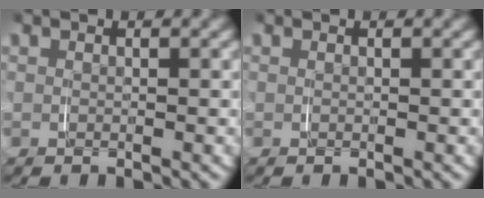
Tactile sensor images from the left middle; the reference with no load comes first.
{"total": 0.0}